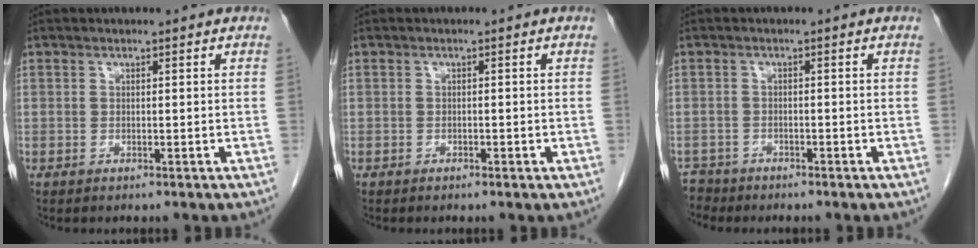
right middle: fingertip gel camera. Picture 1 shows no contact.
{"total": 0.6, "force": [-0.3, 0.2, 0.5], "torque": [-0.008, 0.002, -0.003]}
{"total": 2.5, "force": [-2.2, 0.7, -0.9], "torque": [0.016, -0.004, -0.043]}